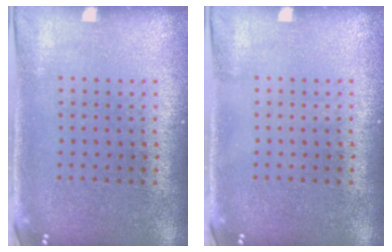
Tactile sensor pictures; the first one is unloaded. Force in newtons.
{"total": 0.0}